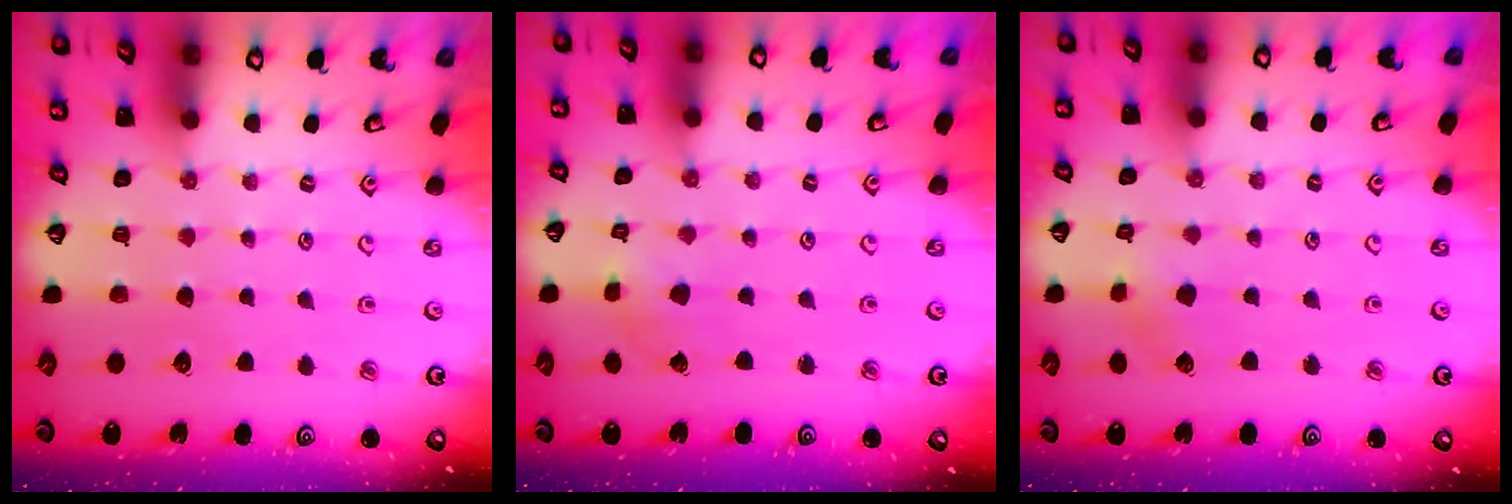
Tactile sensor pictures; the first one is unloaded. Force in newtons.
{"total": 2.3, "press": 2.3, "slide": 0.1}
{"total": 3.2, "press": 3.1, "slide": 0.6}